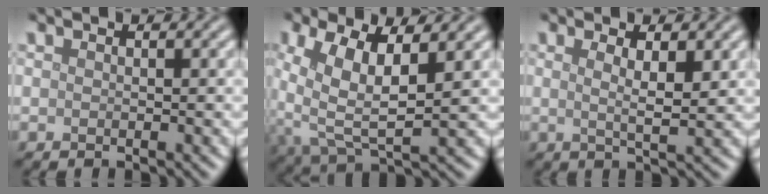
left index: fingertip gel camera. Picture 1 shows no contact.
{"total": 7.1, "force": [1.3, 3.1, 6.2], "torque": [-0.132, 0.002, 0.020]}
{"total": 2.9, "force": [0.9, 0.7, 2.7], "torque": [-0.044, -0.004, 0.013]}